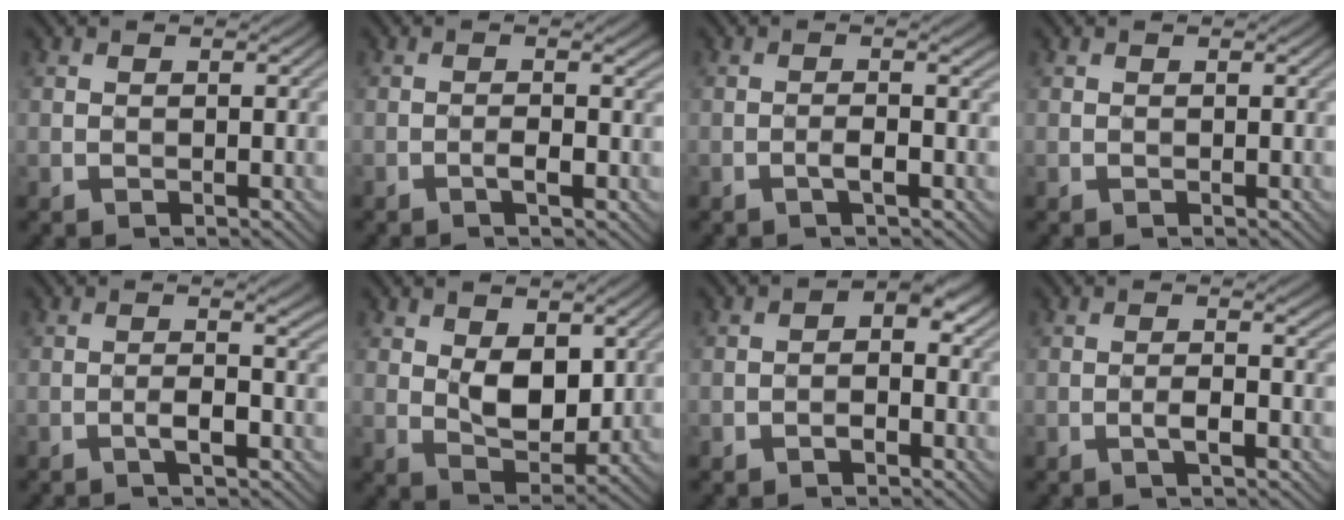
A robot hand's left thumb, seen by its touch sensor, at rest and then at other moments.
{"total": 2.0, "force": [-0.8, -0.1, 1.8], "torque": [-0.035, 0.007, -0.015]}
{"total": 1.8, "force": [-0.7, -0.2, 1.7], "torque": [-0.034, 0.008, -0.014]}
{"total": 0.0}
{"total": 3.2, "force": [-0.8, 0.1, 3.1], "torque": [-0.052, 0.008, -0.018]}
{"total": 6.0, "force": [1.7, 3.5, 4.6], "torque": [-0.090, -0.006, 0.036]}
{"total": 3.4, "force": [-0.6, 2.0, 2.7], "torque": [-0.027, 0.003, -0.014]}
{"total": 1.9, "force": [-0.7, -0.1, 1.8], "torque": [-0.035, 0.007, -0.013]}